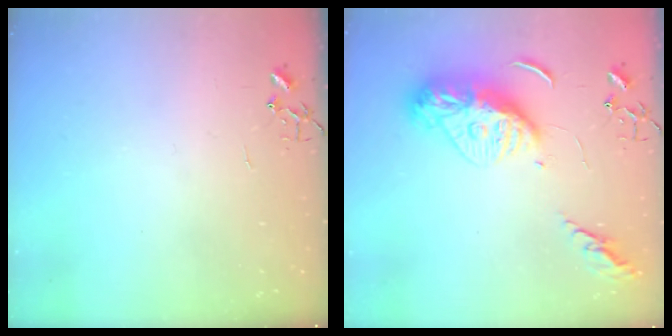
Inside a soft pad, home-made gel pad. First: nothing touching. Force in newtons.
{"total": 14.8, "press": 14.8, "slide": 1.4}